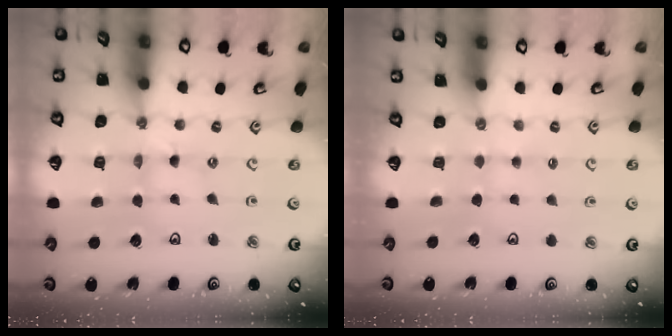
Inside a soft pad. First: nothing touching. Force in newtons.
{"total": 1.5, "press": 1.5, "slide": 0.4}